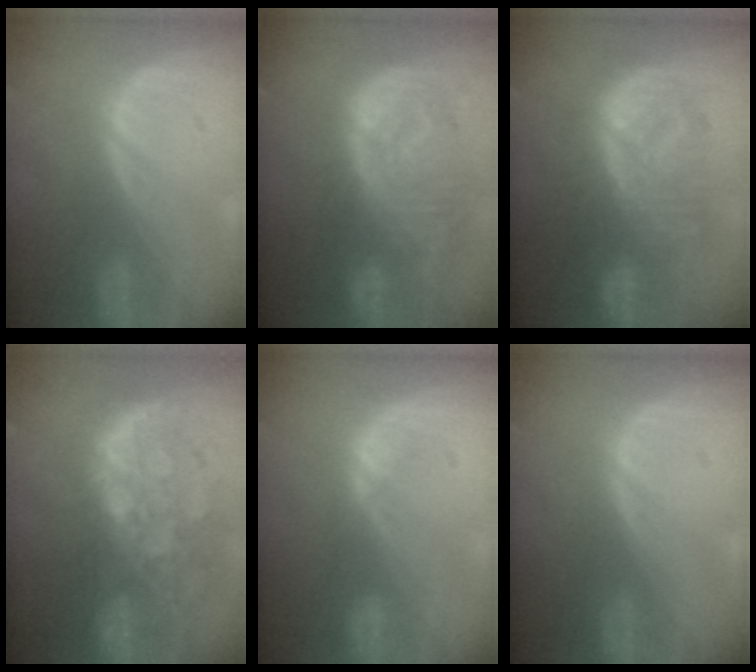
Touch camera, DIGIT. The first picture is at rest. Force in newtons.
{"total": 12.6, "press": 10.9, "slide": 6.3}
{"total": 10.4, "press": 10.4, "slide": 0.8}
{"total": 12.8, "press": 10.5, "slide": 7.3}
{"total": 2.6, "press": 2.5, "slide": 0.8}
{"total": 0.0}